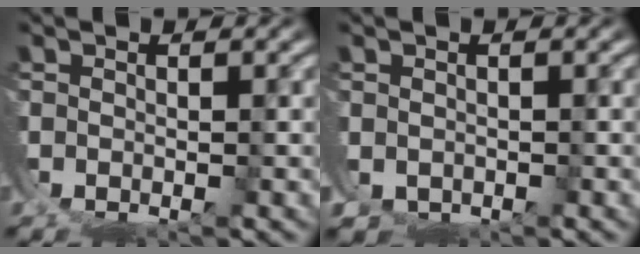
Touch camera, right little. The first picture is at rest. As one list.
[{"total": 5.0, "force": [-1.4, 4.6, 1.5], "torque": [-0.042, -0.022, -0.021]}]